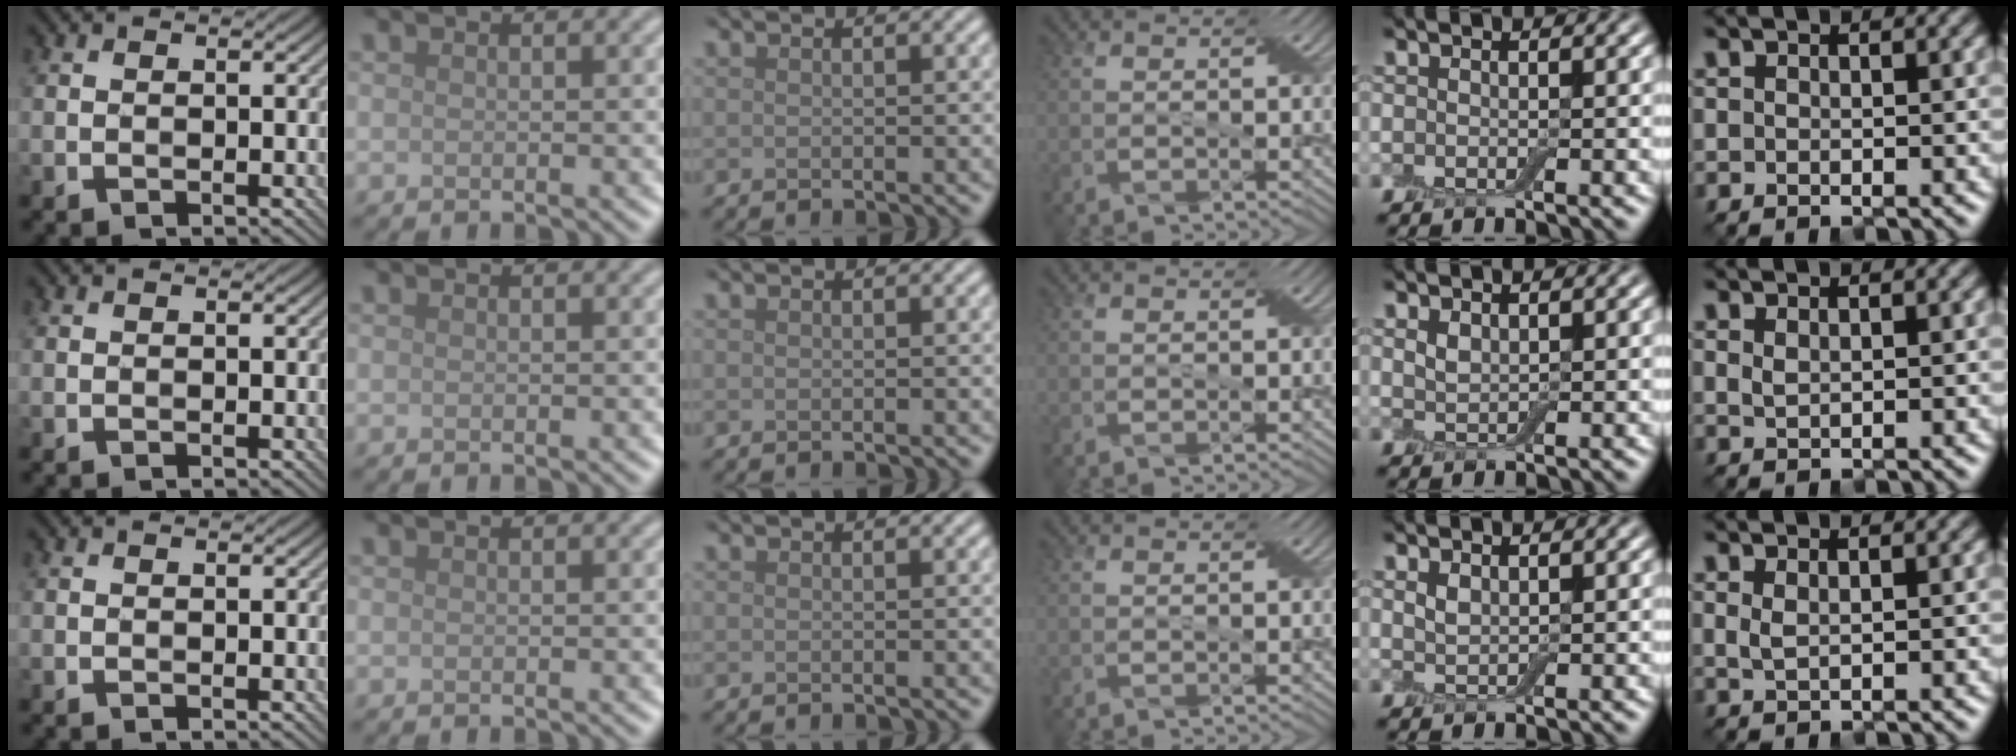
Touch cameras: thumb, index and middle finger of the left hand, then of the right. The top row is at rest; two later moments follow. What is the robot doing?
{"motion": "press", "object": "electronic device side button"}